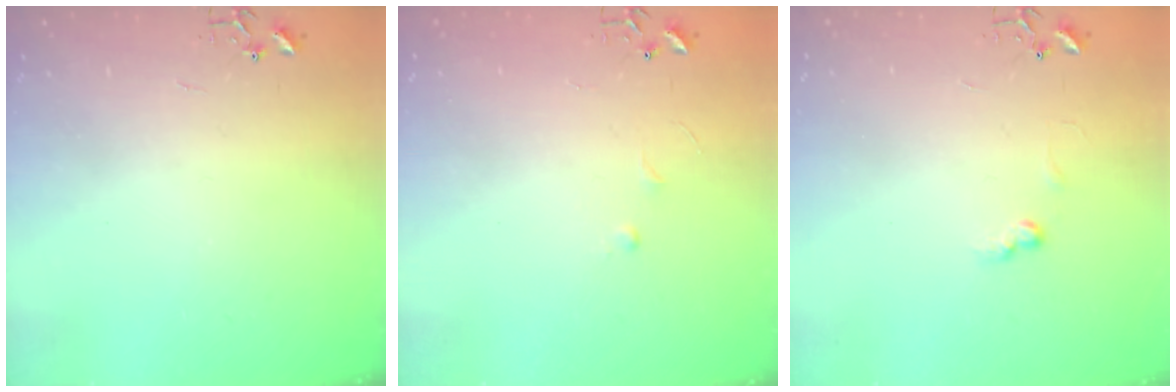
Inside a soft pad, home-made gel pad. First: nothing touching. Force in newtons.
{"total": 3.4, "press": 3.4, "slide": 0.5}
{"total": 5.5, "press": 5.5, "slide": 0.8}